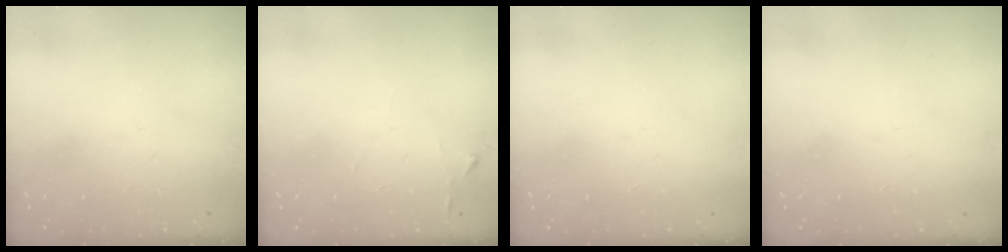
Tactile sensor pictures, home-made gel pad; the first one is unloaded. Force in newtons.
{"total": 2.9, "press": 2.9, "slide": 0.3}
{"total": 1.7, "press": 1.6, "slide": 0.1}
{"total": 1.5, "press": 1.5, "slide": 0.1}